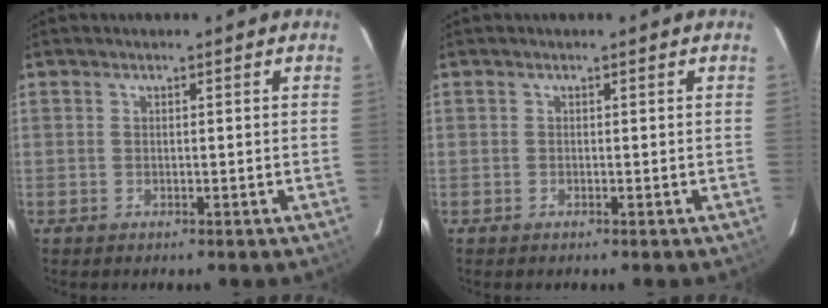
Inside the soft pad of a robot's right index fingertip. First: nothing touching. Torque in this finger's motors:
{"motor_torque": [0.10, -0.02, 0.04, 0.01]}